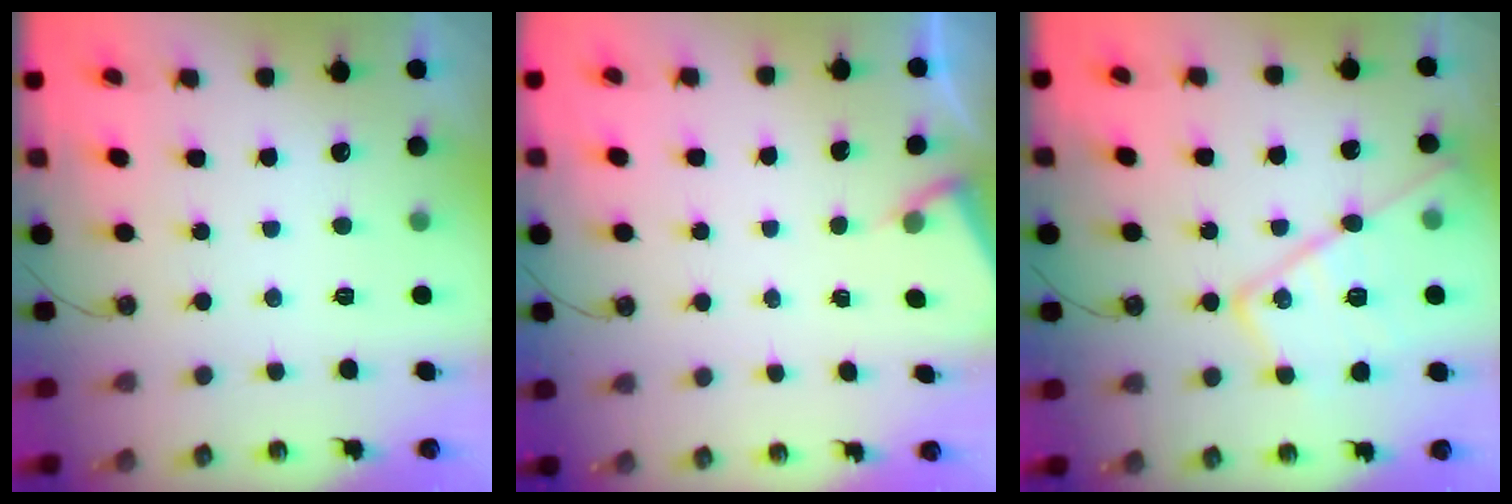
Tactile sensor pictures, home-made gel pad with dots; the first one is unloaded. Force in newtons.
{"total": 2.3, "press": 2.3, "slide": 0.4}
{"total": 18.7, "press": 18.7, "slide": 1.3}